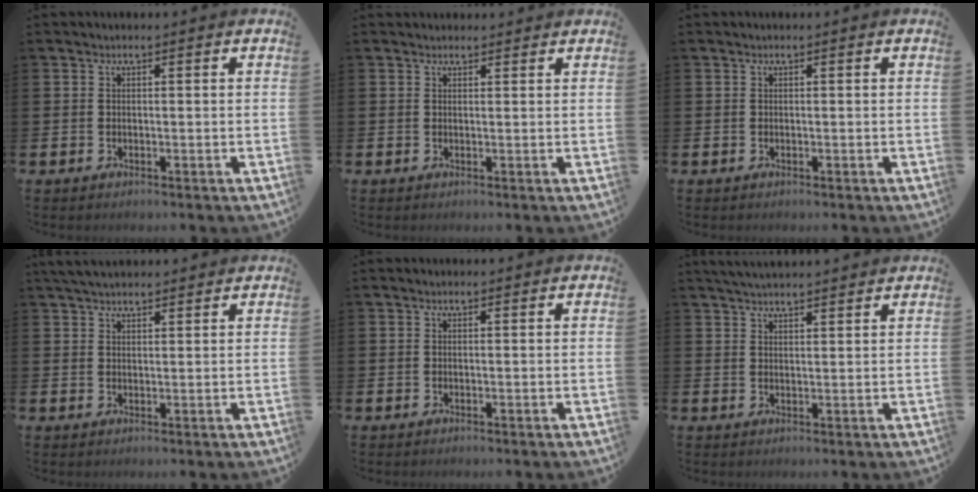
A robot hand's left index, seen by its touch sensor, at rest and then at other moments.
{"total": 1.2, "force": [1.1, 0.5, 0.0], "torque": [0.017, -0.002, 0.016]}
{"total": 0.0}
{"total": 3.6, "force": [3.4, 0.9, 1.0], "torque": [-0.023, -0.008, 0.062]}
{"total": 0.0}
{"total": 3.3, "force": [3.3, 0.2, 0.4], "torque": [-0.010, -0.011, 0.060]}